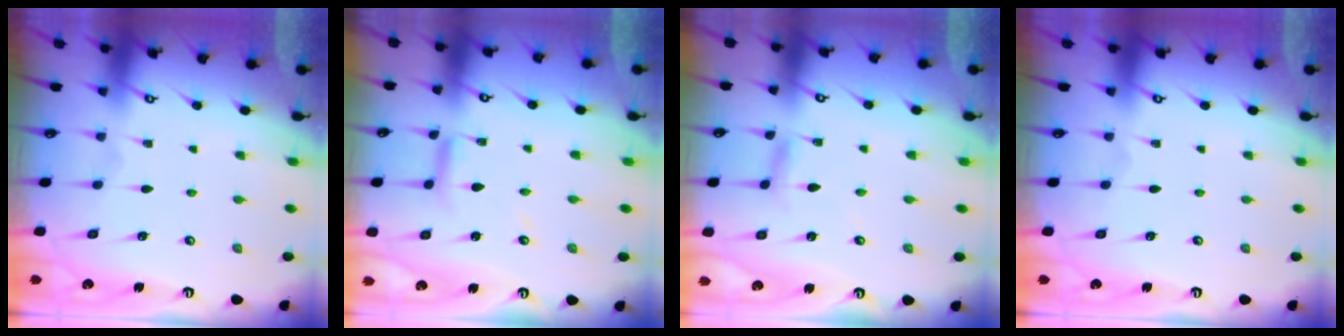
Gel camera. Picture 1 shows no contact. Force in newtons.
{"total": 5.5, "press": 5.5, "slide": 0.4}
{"total": 2.8, "press": 2.8, "slide": 0.1}
{"total": 0.0}